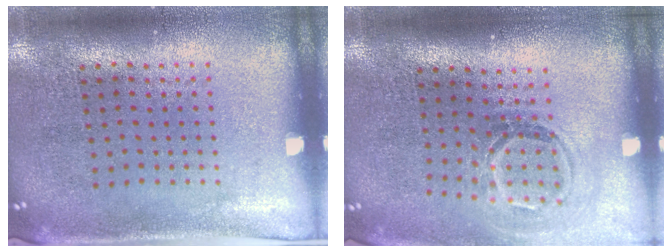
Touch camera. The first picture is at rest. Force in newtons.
{"total": 1.7, "press": 1.1, "slide": 1.3}